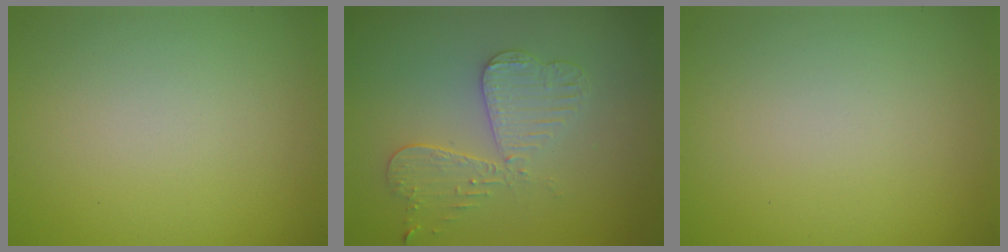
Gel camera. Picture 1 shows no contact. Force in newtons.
{"total": 3.4, "press": 3.2, "slide": 1.3}
{"total": 0.0}